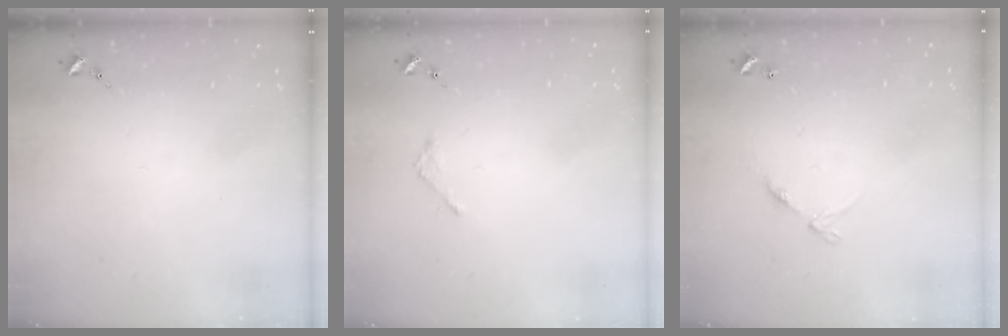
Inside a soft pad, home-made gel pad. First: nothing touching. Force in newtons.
{"total": 2.1, "press": 2.1, "slide": 0.2}
{"total": 6.2, "press": 6.2, "slide": 0.7}